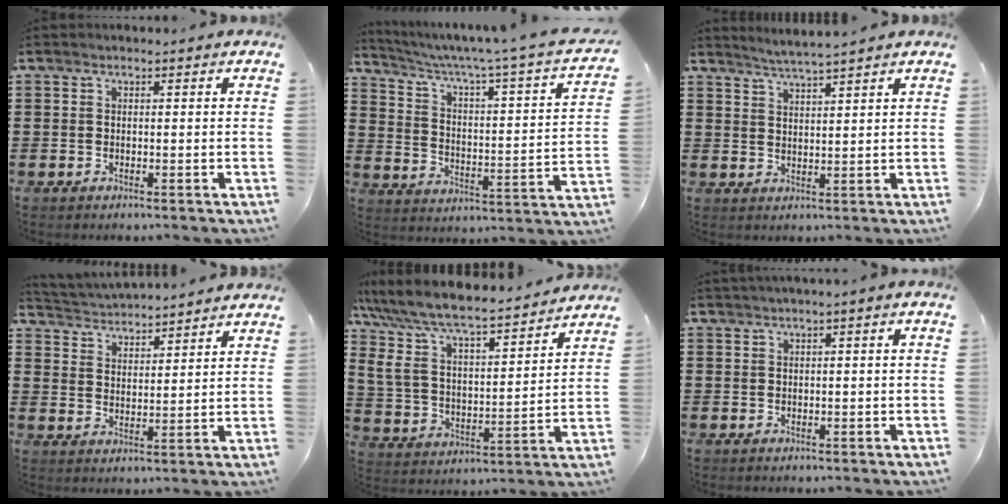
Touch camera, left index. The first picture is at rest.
{"total": 3.6, "force": [2.4, -0.4, 2.6], "torque": [-0.064, -0.036, 0.026]}
{"total": 2.8, "force": [2.7, -0.7, 0.4], "torque": [-0.014, -0.009, 0.048]}
{"total": 3.5, "force": [3.5, 0.1, -0.5], "torque": [-0.008, -0.018, 0.061]}
{"total": 7.0, "force": [5.9, 1.5, 3.5], "torque": [-0.096, -0.048, 0.095]}
{"total": 0.9, "force": [-0.1, -0.1, 0.8], "torque": [-0.011, -0.006, 0.000]}